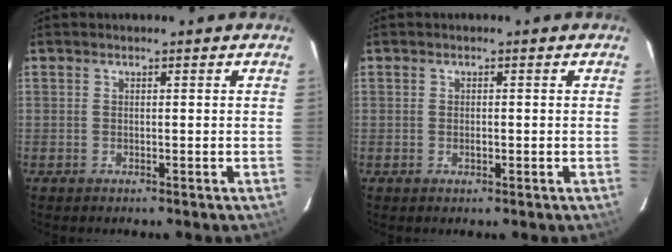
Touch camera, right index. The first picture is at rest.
{"total": 0.9, "force": [-0.2, 0.8, 0.4], "torque": [-0.006, 0.000, -0.001]}